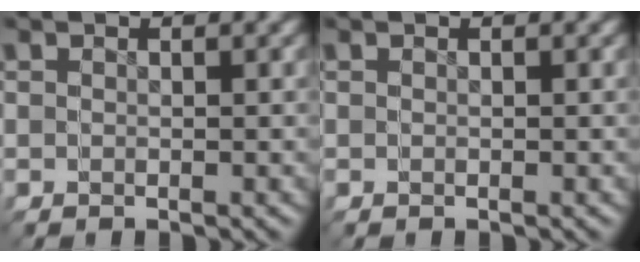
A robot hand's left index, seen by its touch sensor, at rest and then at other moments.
{"total": 0.0}